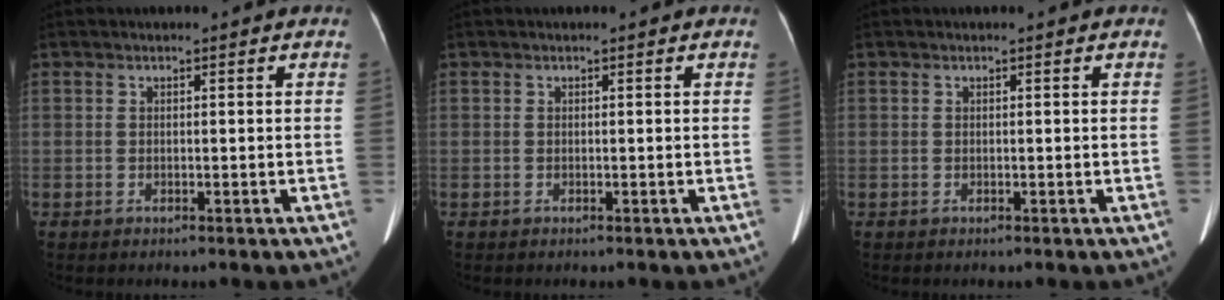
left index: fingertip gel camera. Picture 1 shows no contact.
{"total": 0.0}
{"total": 0.0}